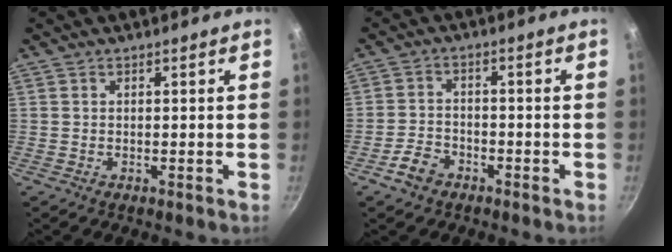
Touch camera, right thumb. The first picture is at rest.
{"total": 4.8, "force": [-3.0, 3.1, 2.1], "torque": [-0.032, 0.030, -0.054]}